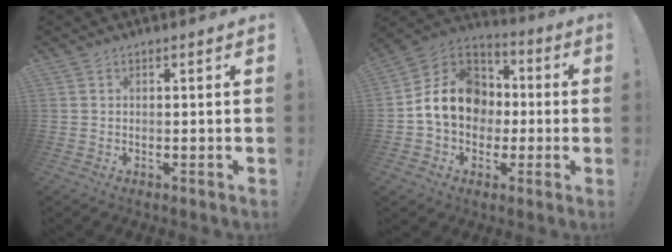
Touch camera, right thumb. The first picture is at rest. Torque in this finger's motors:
{"motor_torque": [2.54, 1.88, 0.86, -0.84, 0.15]}